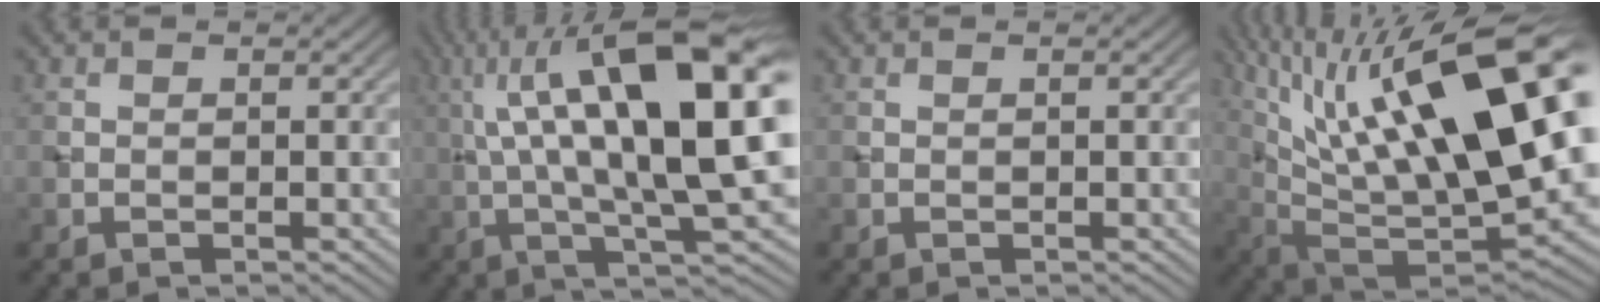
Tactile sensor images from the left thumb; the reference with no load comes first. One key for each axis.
{"total": 18.8, "fx": 4.2, "fy": 5.4, "fz": 17.5, "tx": -0.295, "ty": 0.032, "tz": 0.079}
{"total": 0.0}
{"total": 21.7, "fx": 7.6, "fy": 7.2, "fz": 19.0, "tx": -0.311, "ty": 0.035, "tz": 0.134}